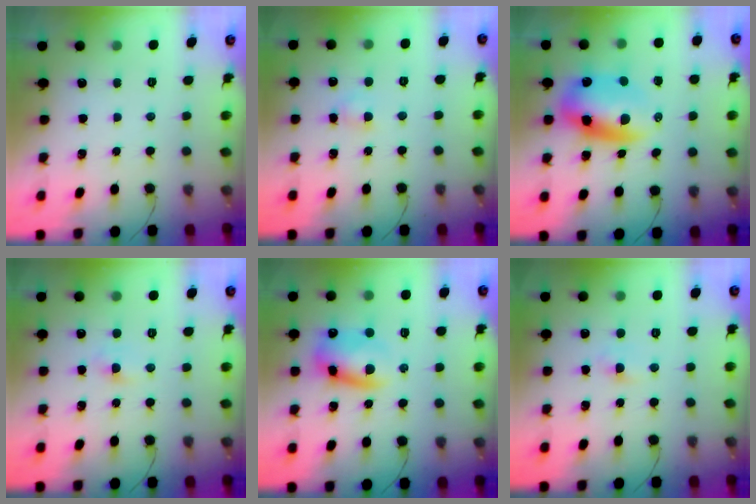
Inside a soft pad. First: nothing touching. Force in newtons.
{"total": 2.7, "press": 2.5, "slide": 1.1}
{"total": 10.8, "press": 10.4, "slide": 2.9}
{"total": 2.4, "press": 2.2, "slide": 0.9}
{"total": 10.1, "press": 9.8, "slide": 2.2}
{"total": 2.8, "press": 2.5, "slide": 1.2}